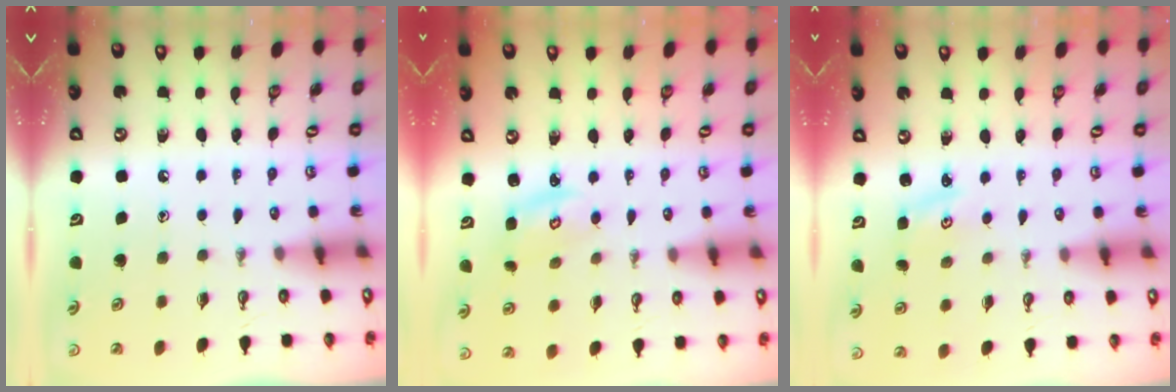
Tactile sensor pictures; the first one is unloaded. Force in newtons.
{"total": 2.9, "press": 2.9, "slide": 0.4}
{"total": 1.4, "press": 1.4, "slide": 0.3}